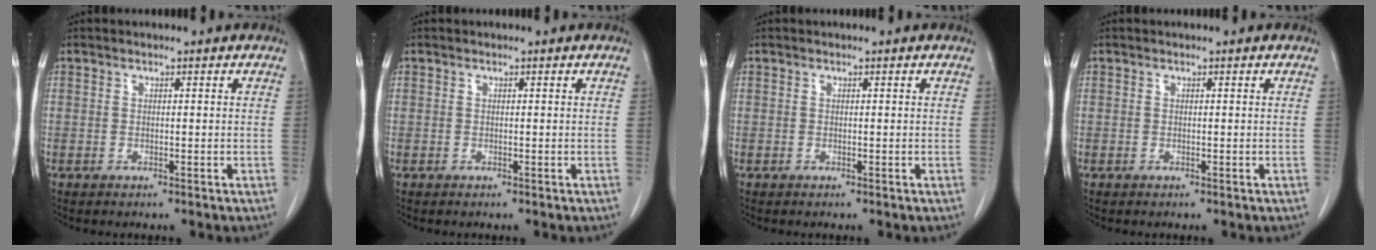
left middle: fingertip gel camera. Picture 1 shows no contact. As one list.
[{"total": 0.0}, {"total": 0.0}, {"total": 0.0}]